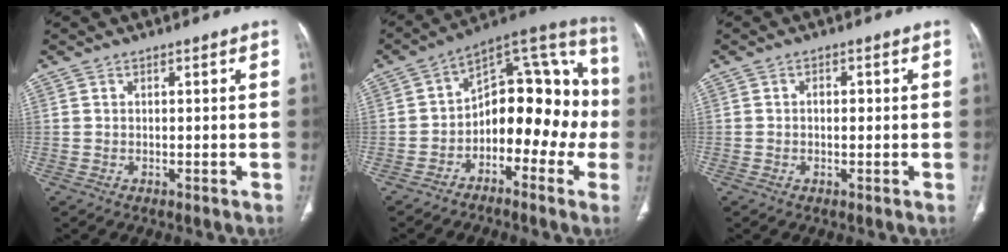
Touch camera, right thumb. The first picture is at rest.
{"total": 17.9, "force": [-3.8, 10.8, 13.8], "torque": [-0.124, 0.086, -0.066]}
{"total": 1.6, "force": [0.0, 1.0, 1.3], "torque": [-0.016, 0.004, -0.002]}